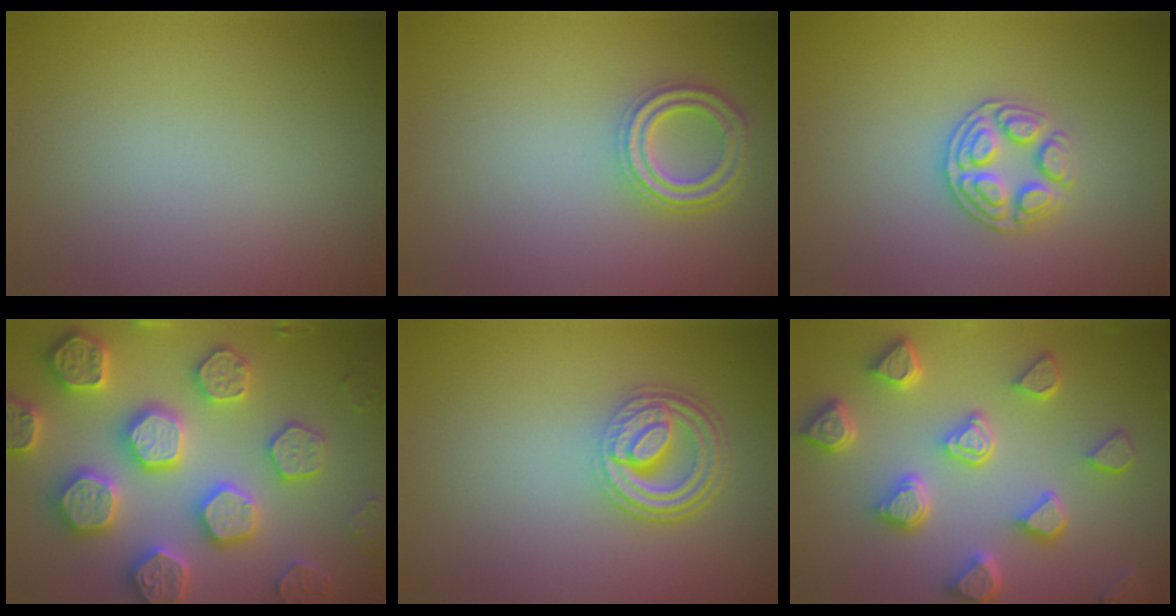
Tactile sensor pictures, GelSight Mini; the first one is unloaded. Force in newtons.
{"total": 3.5, "press": 2.9, "slide": 2.0}
{"total": 3.0, "press": 2.8, "slide": 1.1}
{"total": 8.0, "press": 7.8, "slide": 1.8}
{"total": 4.6, "press": 3.5, "slide": 3.0}
{"total": 6.7, "press": 5.4, "slide": 3.9}